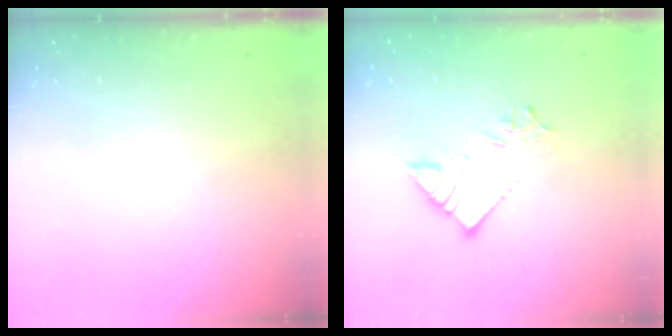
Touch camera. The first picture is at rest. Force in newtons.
{"total": 8.6, "press": 8.6, "slide": 0.5}